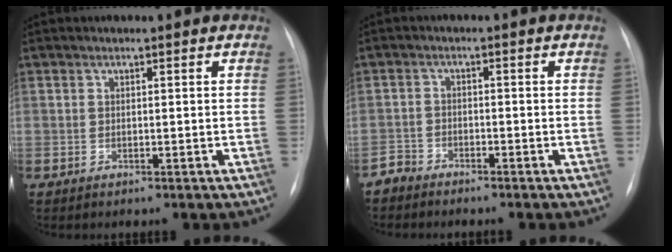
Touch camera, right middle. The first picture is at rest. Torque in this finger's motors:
{"motor_torque": [0.11, -0.16, -0.01, 0.01]}